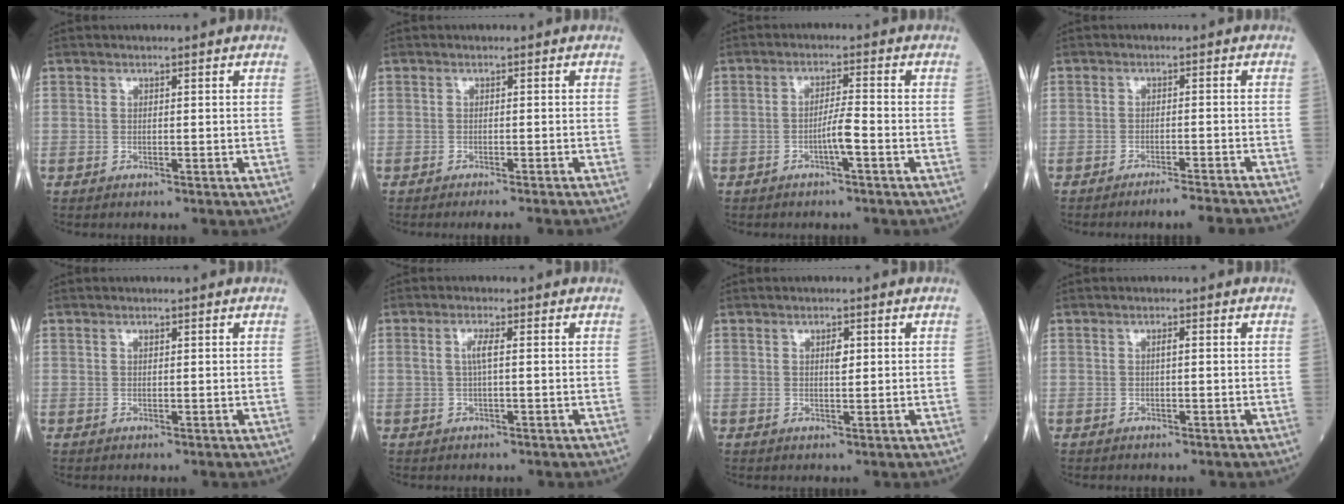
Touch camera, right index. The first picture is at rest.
{"total": 3.9, "force": [-3.4, -0.8, 1.9], "torque": [-0.010, -0.004, -0.047]}
{"total": 3.1, "force": [-1.4, -0.2, 2.8], "torque": [-0.047, 0.001, -0.028]}
{"total": 6.6, "force": [-6.1, -1.1, 2.1], "torque": [-0.008, -0.012, -0.085]}
{"total": 0.5, "force": [0.3, 0.2, 0.4], "torque": [-0.009, -0.001, 0.005]}
{"total": 2.1, "force": [0.3, 0.2, 2.1], "torque": [-0.046, 0.003, 0.004]}
{"total": 1.5, "force": [0.5, 0.5, 1.4], "torque": [-0.023, 0.000, 0.008]}
{"total": 0.8, "force": [0.1, 0.1, 0.7], "torque": [-0.015, 0.001, 0.001]}